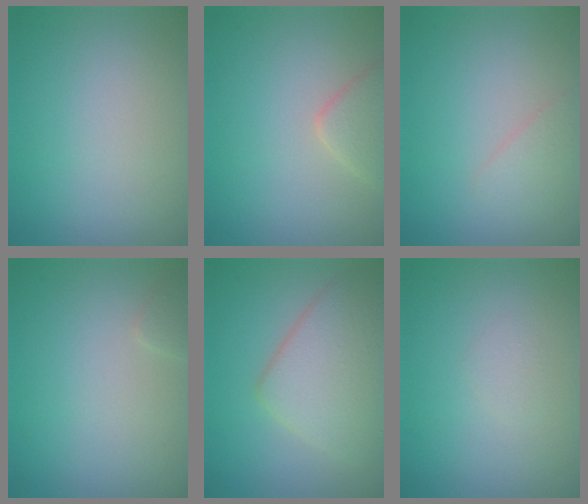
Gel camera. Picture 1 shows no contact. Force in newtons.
{"total": 2.2, "press": 2.2, "slide": 0.2}
{"total": 1.2, "press": 1.2, "slide": 0.0}
{"total": 0.7, "press": 0.7, "slide": 0.0}
{"total": 5.9, "press": 5.9, "slide": 0.3}
{"total": 0.6, "press": 0.6, "slide": 0.0}